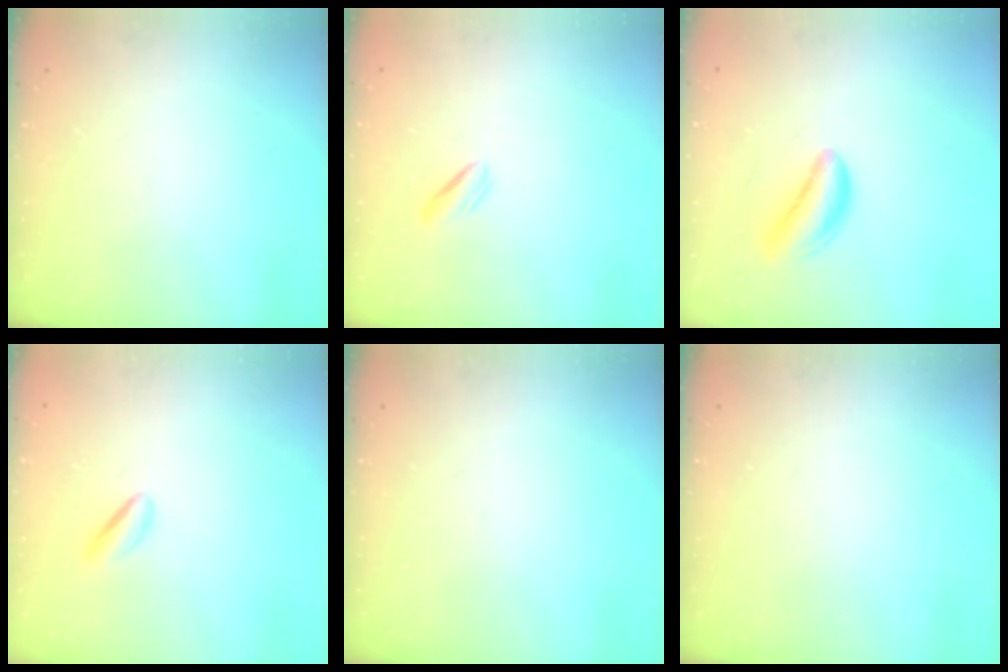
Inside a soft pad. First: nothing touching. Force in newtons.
{"total": 2.1, "press": 2.0, "slide": 0.7}
{"total": 4.3, "press": 4.0, "slide": 1.6}
{"total": 2.5, "press": 2.3, "slide": 1.0}
{"total": 0.0}
{"total": 0.0}